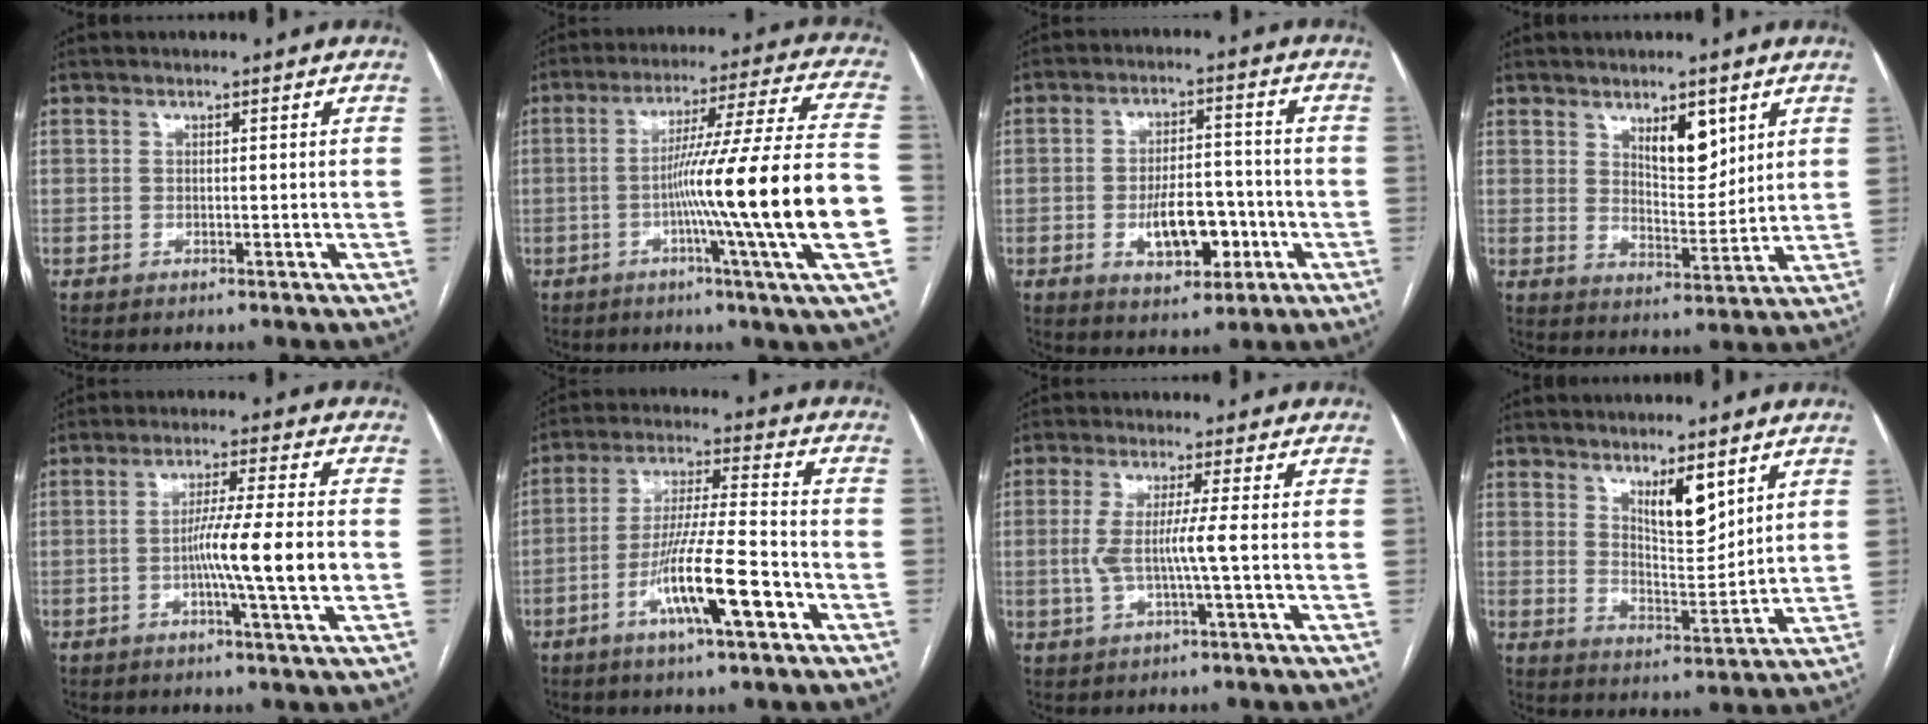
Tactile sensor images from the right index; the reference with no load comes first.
{"total": 20.8, "force": [-4.9, -2.7, 20.0], "torque": [-0.284, -0.002, -0.091]}
{"total": 8.6, "force": [-2.8, 4.1, 7.0], "torque": [-0.119, 0.011, -0.039]}
{"total": 6.9, "force": [3.8, 2.8, 5.0], "torque": [-0.080, -0.008, 0.065]}
{"total": 9.2, "force": [-1.8, -1.1, 8.9], "torque": [-0.150, -0.004, -0.033]}
{"total": 12.4, "force": [-5.5, 0.8, 11.1], "torque": [-0.203, -0.008, -0.099]}
{"total": 5.2, "force": [-0.6, -0.6, 5.1], "torque": [-0.107, 0.003, -0.010]}
{"total": 6.6, "force": [4.3, 1.8, 4.7], "torque": [-0.082, -0.015, 0.077]}